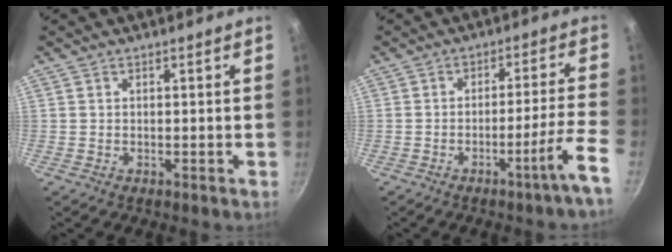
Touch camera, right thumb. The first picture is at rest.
{"total": 8.7, "force": [-4.6, -0.9, 7.4], "torque": [-0.105, 0.029, -0.070]}